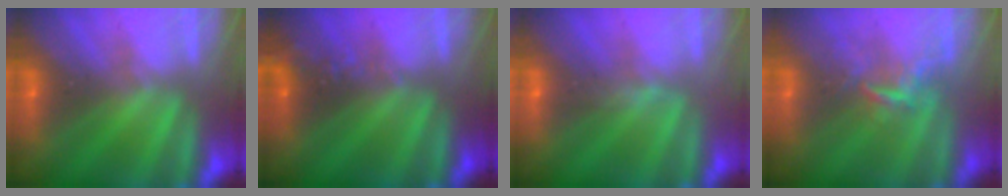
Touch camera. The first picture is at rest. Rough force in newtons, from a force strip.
{"total": 2.4}
{"total": 3.4}
{"total": 3.2}